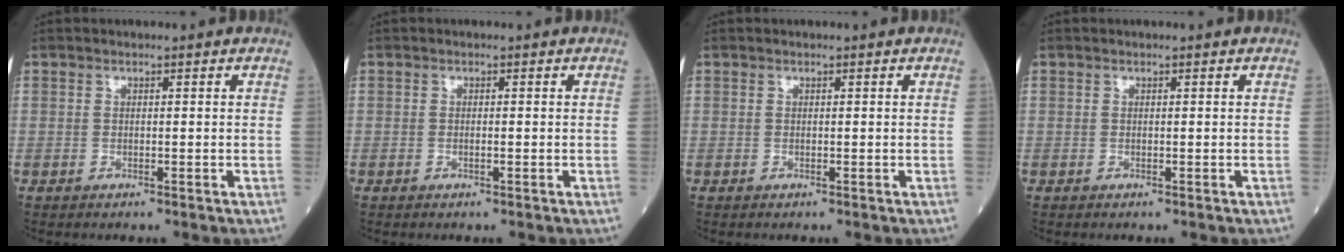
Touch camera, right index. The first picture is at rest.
{"total": 0.6, "force": [-0.2, 0.1, 0.5], "torque": [-0.012, 0.000, -0.002]}
{"total": 0.0}
{"total": 0.0}